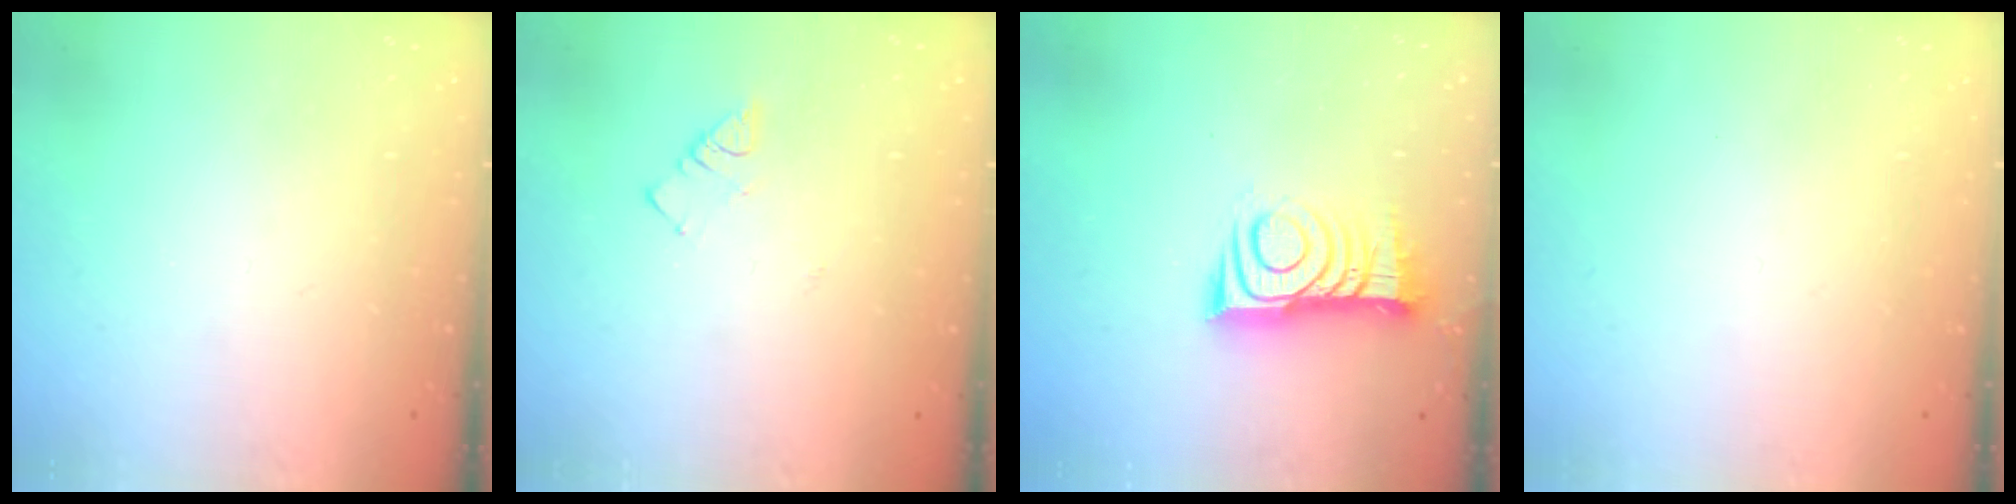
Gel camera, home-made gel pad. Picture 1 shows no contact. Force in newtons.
{"total": 2.6, "press": 2.6, "slide": 0.4}
{"total": 11.6, "press": 11.5, "slide": 0.8}
{"total": 1.7, "press": 1.6, "slide": 0.1}